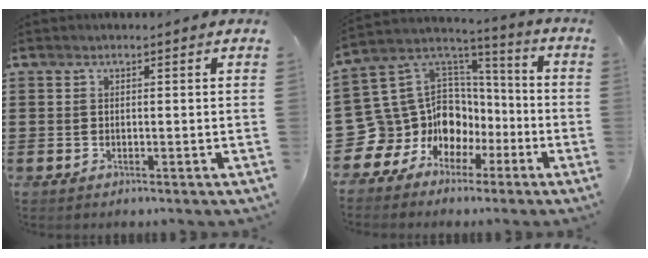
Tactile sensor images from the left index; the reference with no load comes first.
{"total": 12.3, "force": [-3.7, 11.4, 2.7], "torque": [-0.101, -0.025, -0.042]}